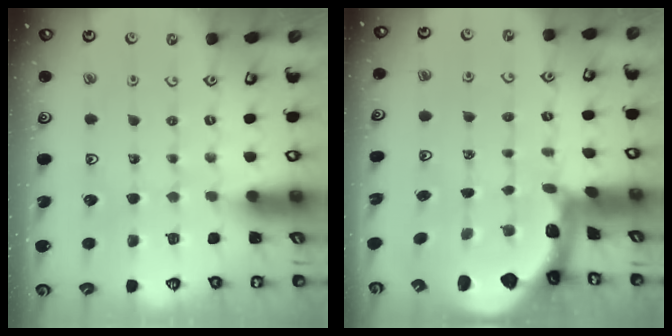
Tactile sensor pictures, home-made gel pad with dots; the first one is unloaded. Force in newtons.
{"total": 1.9, "press": 1.9, "slide": 0.4}